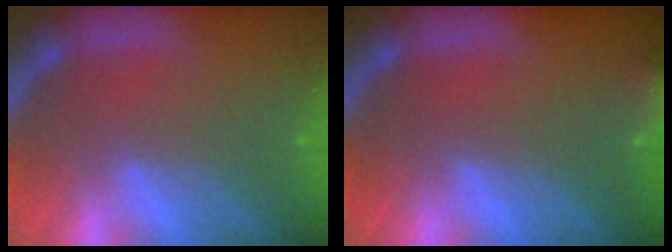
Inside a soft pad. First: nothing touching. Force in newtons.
{"total": 3.9}